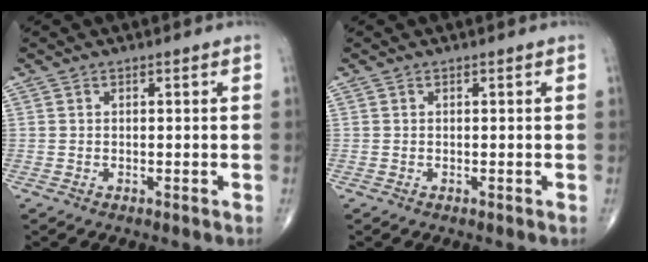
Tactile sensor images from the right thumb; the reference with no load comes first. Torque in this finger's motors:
{"motor_torque": [0.00, 0.00, 0.00, 0.00, 0.00]}